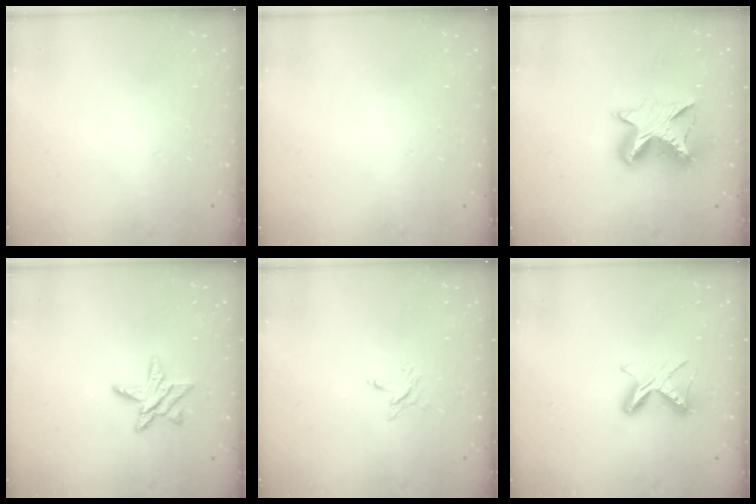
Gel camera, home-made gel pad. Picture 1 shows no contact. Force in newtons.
{"total": 0.0}
{"total": 12.6, "press": 12.6, "slide": 0.8}
{"total": 8.9, "press": 8.9, "slide": 0.5}
{"total": 2.7, "press": 2.7, "slide": 0.3}
{"total": 6.8, "press": 6.7, "slide": 0.7}